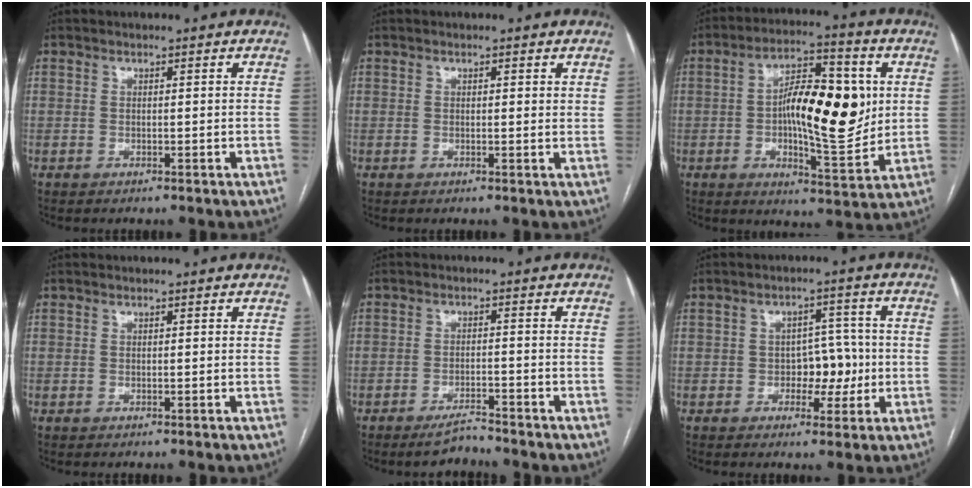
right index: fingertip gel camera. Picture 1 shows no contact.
{"total": 1.2, "force": [0.7, 0.4, 0.8], "torque": [-0.012, -0.002, 0.006]}
{"total": 15.7, "force": [1.1, 4.8, 15.0], "torque": [-0.241, 0.013, 0.017]}
{"total": 0.0}
{"total": 3.7, "force": [-3.4, 0.3, 1.5], "torque": [-0.028, -0.009, -0.058]}
{"total": 5.4, "force": [-1.0, 3.4, 4.1], "torque": [-0.051, 0.016, -0.010]}